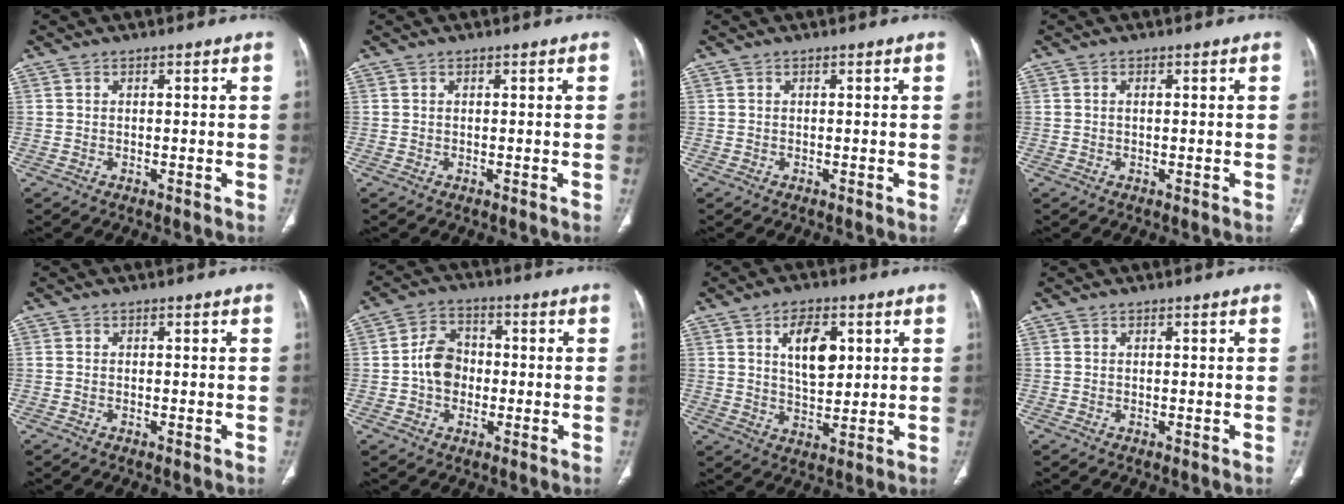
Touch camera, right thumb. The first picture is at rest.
{"total": 0.0}
{"total": 0.0}
{"total": 0.7, "force": [0.1, 0.4, 0.6], "torque": [-0.014, 0.004, 0.003]}
{"total": 0.0}
{"total": 7.4, "force": [-0.7, 5.9, 4.4], "torque": [-0.056, 0.021, -0.022]}
{"total": 8.9, "force": [3.0, 4.9, 6.9], "torque": [-0.089, -0.014, 0.054]}
{"total": 0.0}